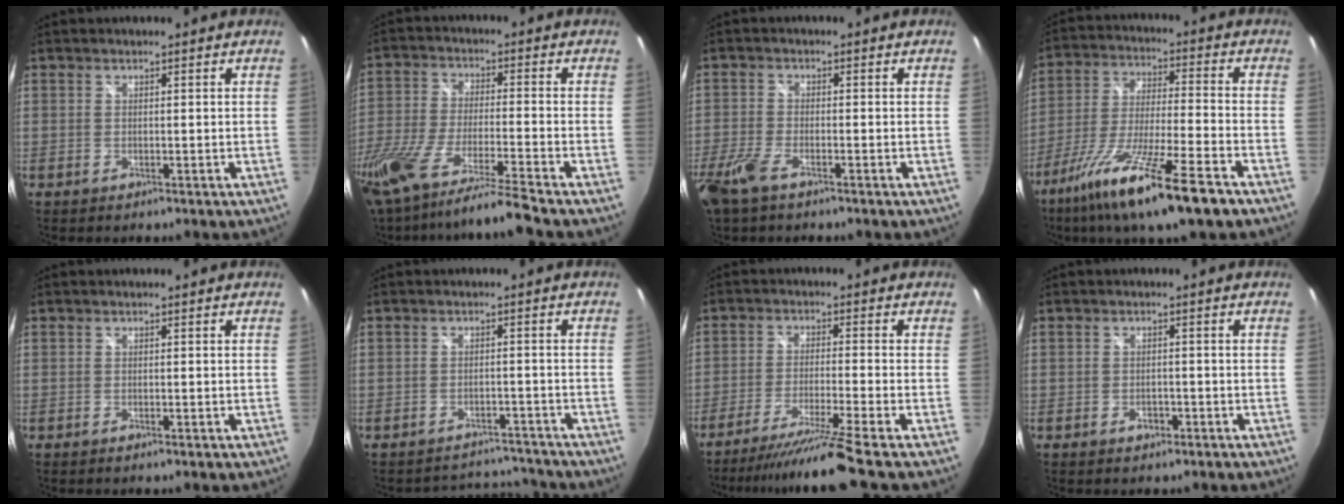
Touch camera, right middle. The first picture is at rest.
{"total": 18.1, "force": [-14.7, -0.3, 10.5], "torque": [-0.210, -0.057, -0.260]}
{"total": 7.2, "force": [-4.8, 2.5, 4.7], "torque": [-0.126, -0.018, -0.097]}
{"total": 18.9, "force": [-12.1, 1.9, 14.4], "torque": [-0.284, -0.050, -0.214]}
{"total": 0.6, "force": [-0.3, 0.1, 0.5], "torque": [-0.006, 0.001, -0.006]}
{"total": 7.2, "force": [-6.9, 2.2, 0.5], "torque": [-0.014, 0.016, -0.091]}
{"total": 11.3, "force": [-9.4, -3.2, 5.3], "torque": [-0.116, -0.021, -0.162]}
{"total": 1.9, "force": [-1.1, 1.3, 0.8], "torque": [-0.014, 0.001, -0.017]}